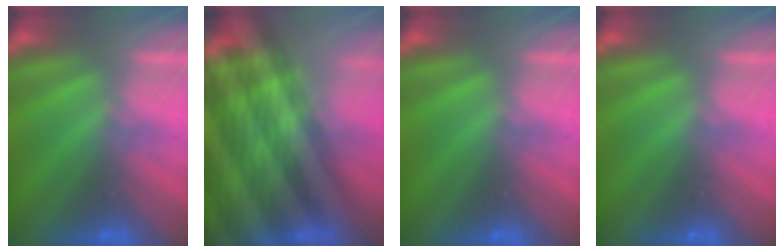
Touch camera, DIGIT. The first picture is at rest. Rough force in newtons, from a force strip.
{"total": 7.4}
{"total": 0.0}
{"total": 0.0}